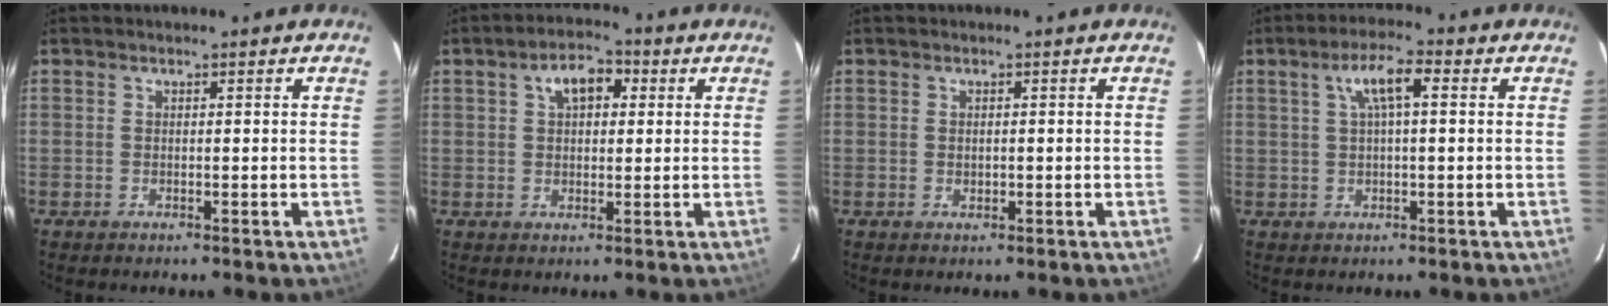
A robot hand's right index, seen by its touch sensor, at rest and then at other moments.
{"total": 6.1, "force": [2.1, 3.6, 4.5], "torque": [-0.074, 0.024, 0.035]}
{"total": 1.0, "force": [0.0, 0.7, 0.6], "torque": [-0.009, 0.000, 0.002]}
{"total": 5.9, "force": [1.7, 1.2, 5.5], "torque": [-0.105, 0.013, 0.033]}